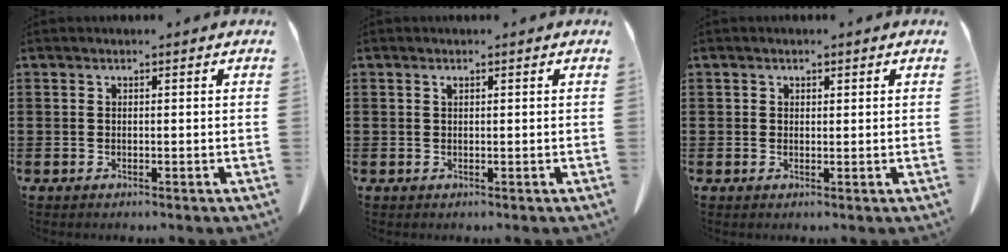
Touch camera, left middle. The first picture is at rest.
{"total": 0.6, "force": [0.4, 0.2, 0.5], "torque": [-0.011, -0.001, 0.008]}
{"total": 0.8, "force": [0.7, 0.5, 0.2], "torque": [-0.007, 0.000, 0.014]}